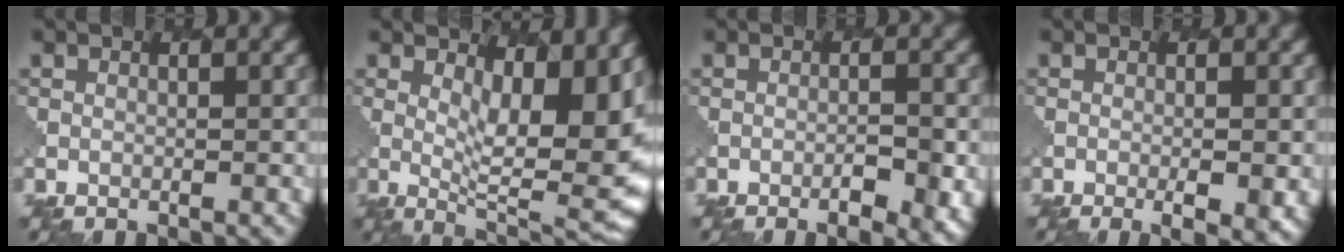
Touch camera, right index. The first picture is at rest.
{"total": 11.7, "force": [2.6, 4.9, 10.3], "torque": [-0.117, -0.012, 0.044]}
{"total": 3.5, "force": [-1.7, 1.0, 2.9], "torque": [-0.050, 0.003, -0.021]}
{"total": 3.6, "force": [-1.0, 0.9, 3.3], "torque": [-0.046, -0.009, -0.007]}